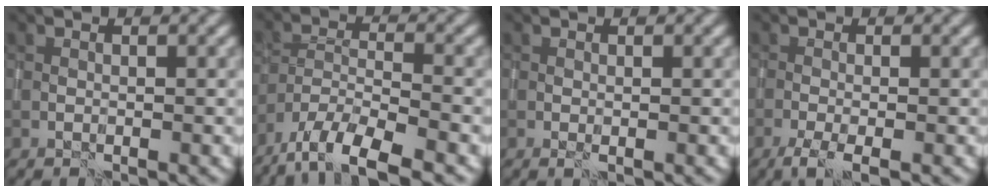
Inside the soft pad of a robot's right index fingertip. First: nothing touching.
{"total": 8.9, "force": [-7.0, 2.8, 4.8], "torque": [-0.073, -0.018, -0.119]}
{"total": 0.5, "force": [0.0, 0.1, 0.5], "torque": [-0.010, -0.004, 0.000]}
{"total": 2.7, "force": [-1.7, 0.6, 2.0], "torque": [-0.041, -0.004, -0.038]}